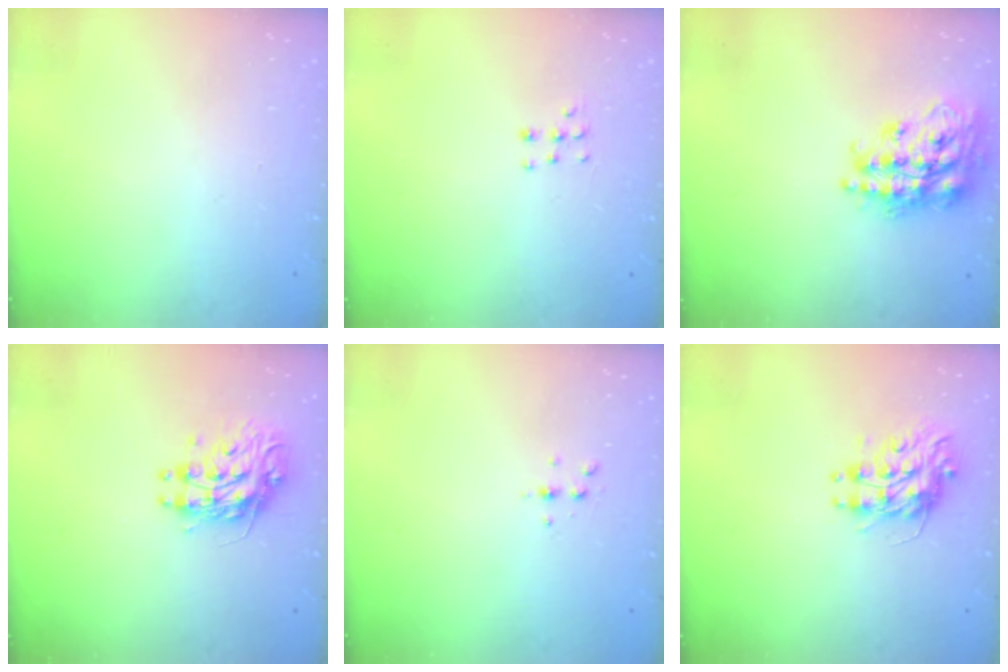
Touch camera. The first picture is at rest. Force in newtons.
{"total": 4.4, "press": 4.3, "slide": 0.9}
{"total": 20.7, "press": 20.6, "slide": 1.6}
{"total": 10.3, "press": 10.3, "slide": 1.0}
{"total": 3.7, "press": 3.6, "slide": 0.5}
{"total": 9.0, "press": 9.0, "slide": 0.7}